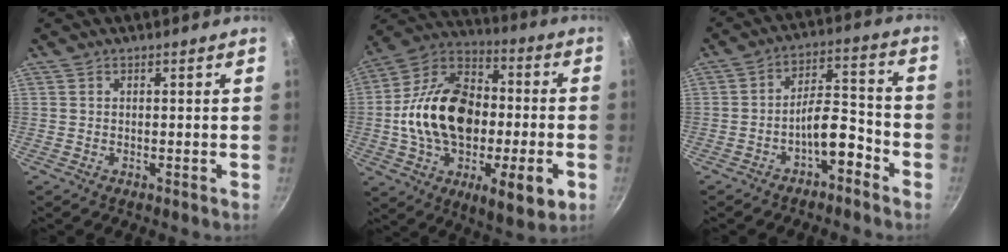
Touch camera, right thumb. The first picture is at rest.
{"total": 28.3, "force": [-2.6, 16.2, 23.0], "torque": [-0.373, 0.023, -0.053]}
{"total": 8.0, "force": [-4.5, 3.3, 5.7], "torque": [-0.072, 0.062, -0.069]}